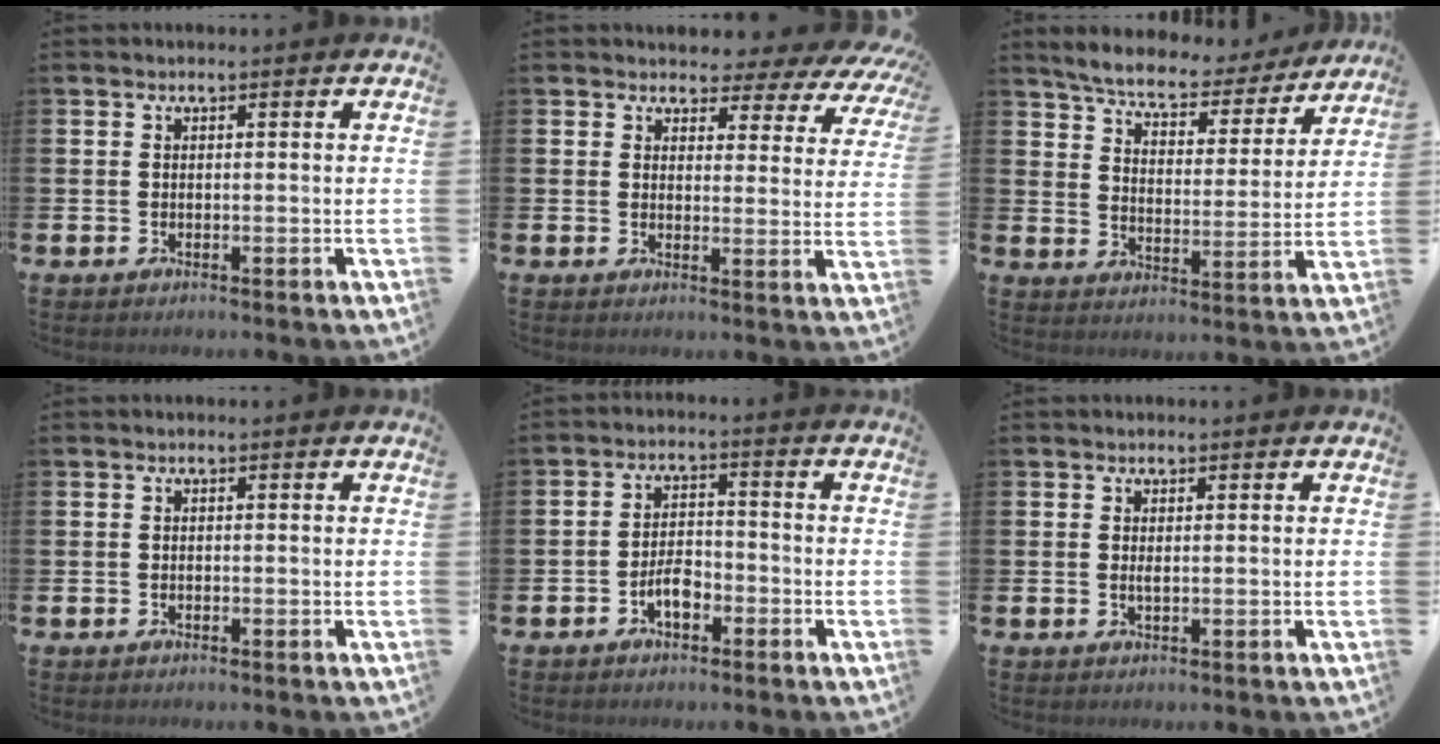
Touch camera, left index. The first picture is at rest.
{"total": 3.4, "force": [2.9, 1.6, 0.6], "torque": [-0.018, -0.031, 0.042]}
{"total": 6.7, "force": [6.3, 1.5, 1.7], "torque": [-0.060, -0.047, 0.106]}
{"total": 0.0}
{"total": 3.8, "force": [-1.9, 1.8, 2.7], "torque": [-0.046, 0.009, -0.036]}
{"total": 0.7, "force": [0.2, 0.1, 0.7], "torque": [-0.013, 0.000, 0.003]}